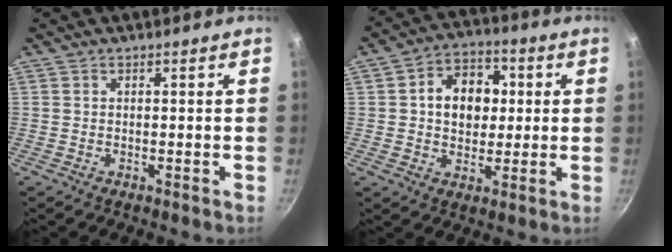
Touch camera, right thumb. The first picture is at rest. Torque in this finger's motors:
{"motor_torque": [-0.40, 0.84, 0.02, 0.27, 0.08]}